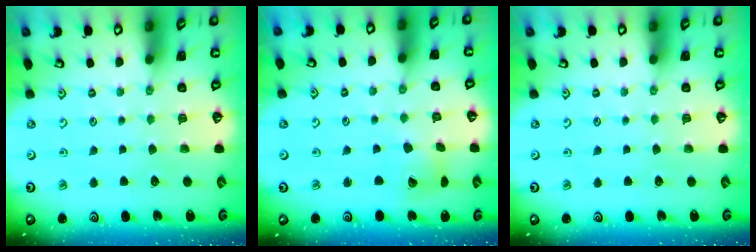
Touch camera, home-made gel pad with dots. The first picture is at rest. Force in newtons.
{"total": 7.4, "press": 7.3, "slide": 1.0}
{"total": 0.0}